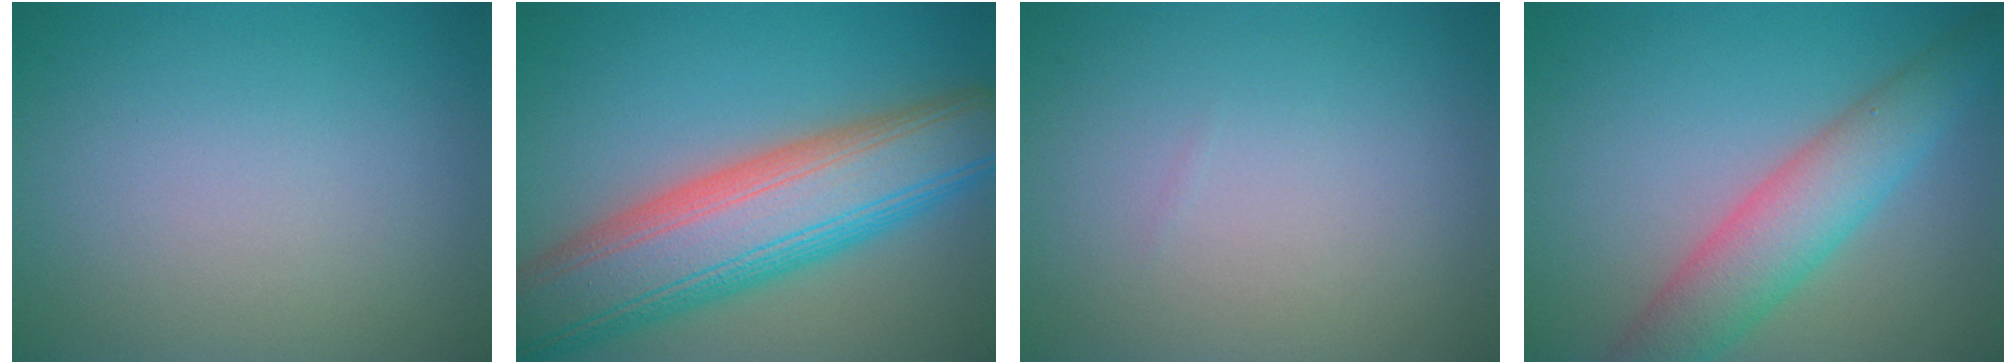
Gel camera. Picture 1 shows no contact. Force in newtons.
{"total": 12.0, "press": 11.9, "slide": 0.5}
{"total": 0.0}
{"total": 5.7, "press": 5.7, "slide": 0.1}